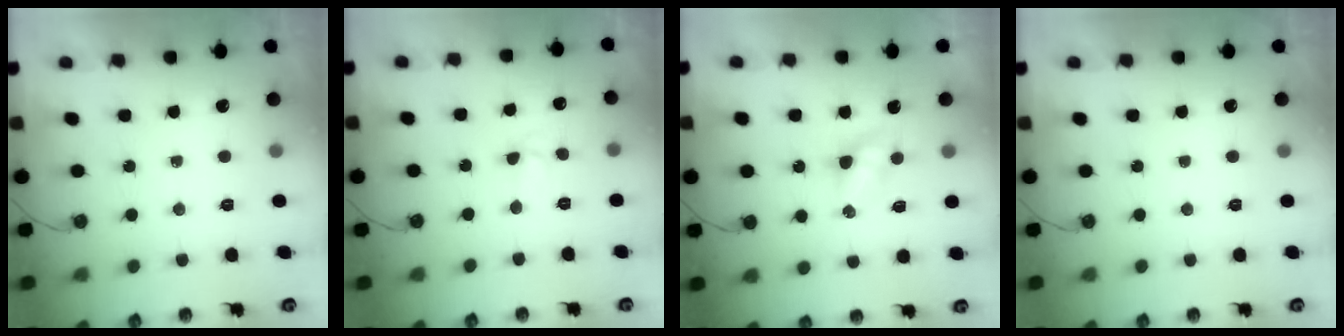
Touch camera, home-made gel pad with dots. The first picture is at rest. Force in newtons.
{"total": 4.6, "press": 3.4, "slide": 3.1}
{"total": 4.0, "press": 4.0, "slide": 0.4}
{"total": 0.0}